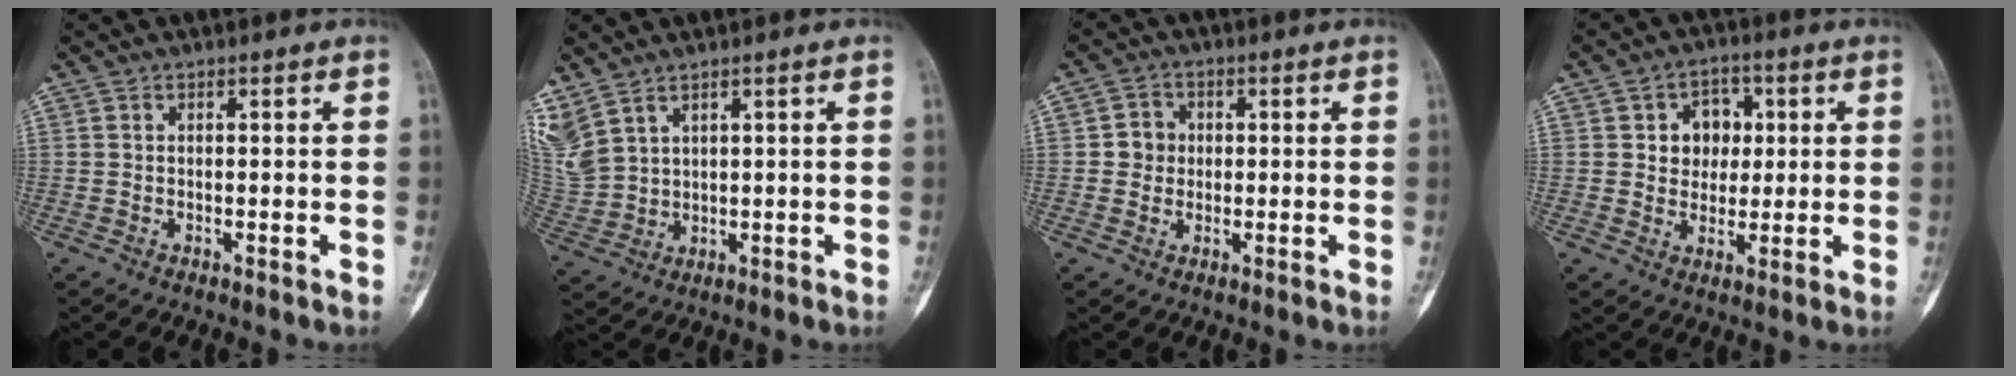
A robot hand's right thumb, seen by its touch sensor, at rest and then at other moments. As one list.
[{"total": 9.2, "force": [5.9, 4.9, 5.1], "torque": [-0.133, -0.014, 0.144]}, {"total": 3.9, "force": [0.2, 3.7, 1.3], "torque": [0.002, 0.007, -0.002]}, {"total": 7.4, "force": [1.5, 6.2, 3.9], "torque": [-0.014, 0.002, 0.020]}]